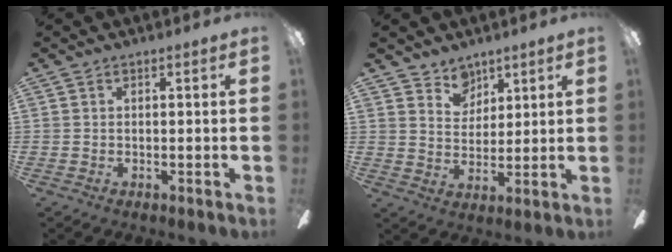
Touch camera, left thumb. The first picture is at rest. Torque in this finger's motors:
{"motor_torque": [0.22, 0.27, -0.36, 0.00, -0.04]}